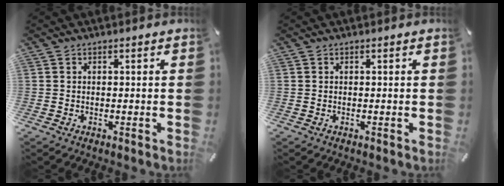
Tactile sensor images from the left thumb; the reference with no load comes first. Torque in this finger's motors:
{"motor_torque": [0.00, 0.00, -0.03, 0.03, 0.00]}